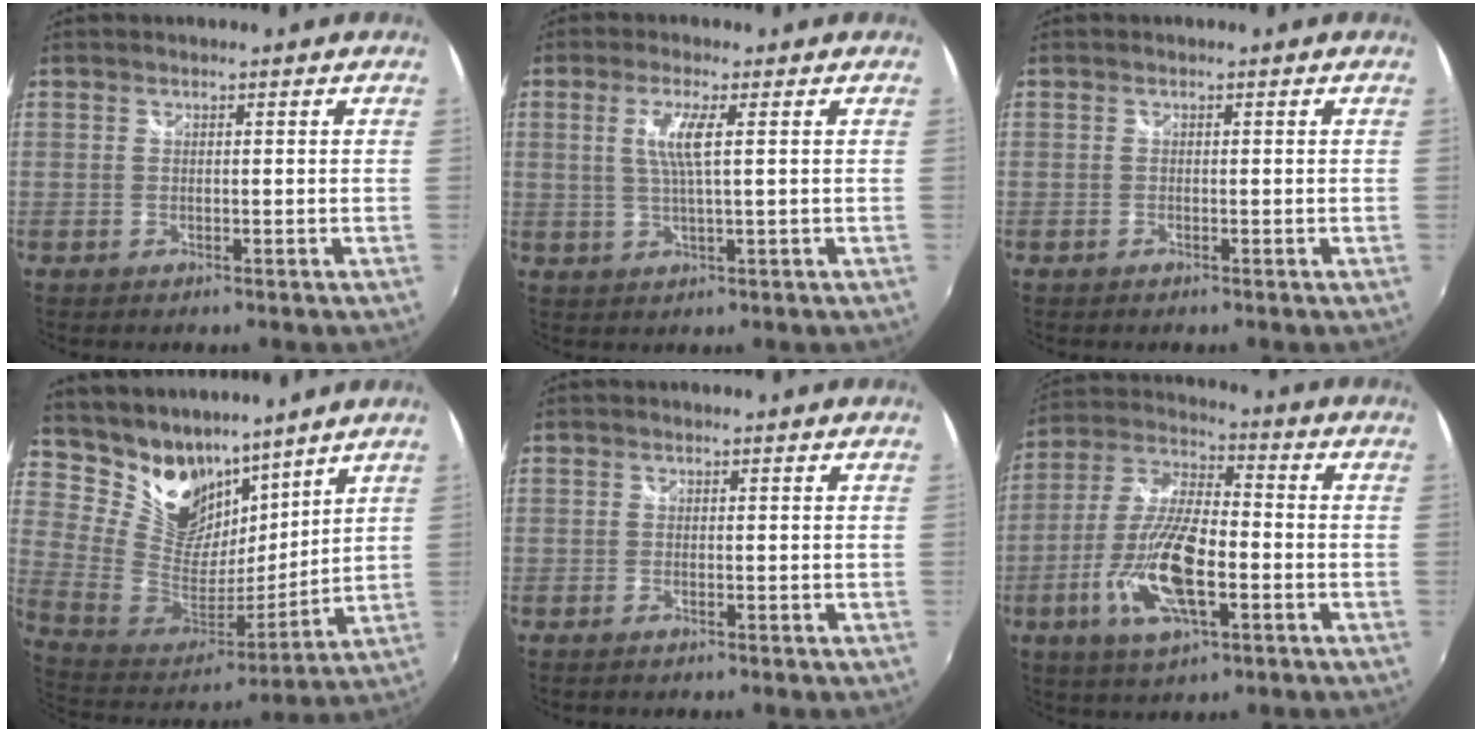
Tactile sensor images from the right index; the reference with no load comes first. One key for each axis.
{"total": 5.0, "fx": 1.1, "fy": 0.1, "fz": 4.9, "tx": -0.098, "ty": -0.004, "tz": 0.024}
{"total": 0.0}
{"total": 18.1, "fx": 13.6, "fy": 10.0, "fz": 6.7, "tx": -0.172, "ty": 0.004, "tz": 0.267}
{"total": 0.9, "fx": -0.7, "fy": 0.3, "fz": 0.4, "tx": -0.008, "ty": -0.004, "tz": -0.017}
{"total": 15.4, "fx": -5.0, "fy": 5.4, "fz": 13.5, "tx": -0.286, "ty": -0.009, "tz": -0.096}